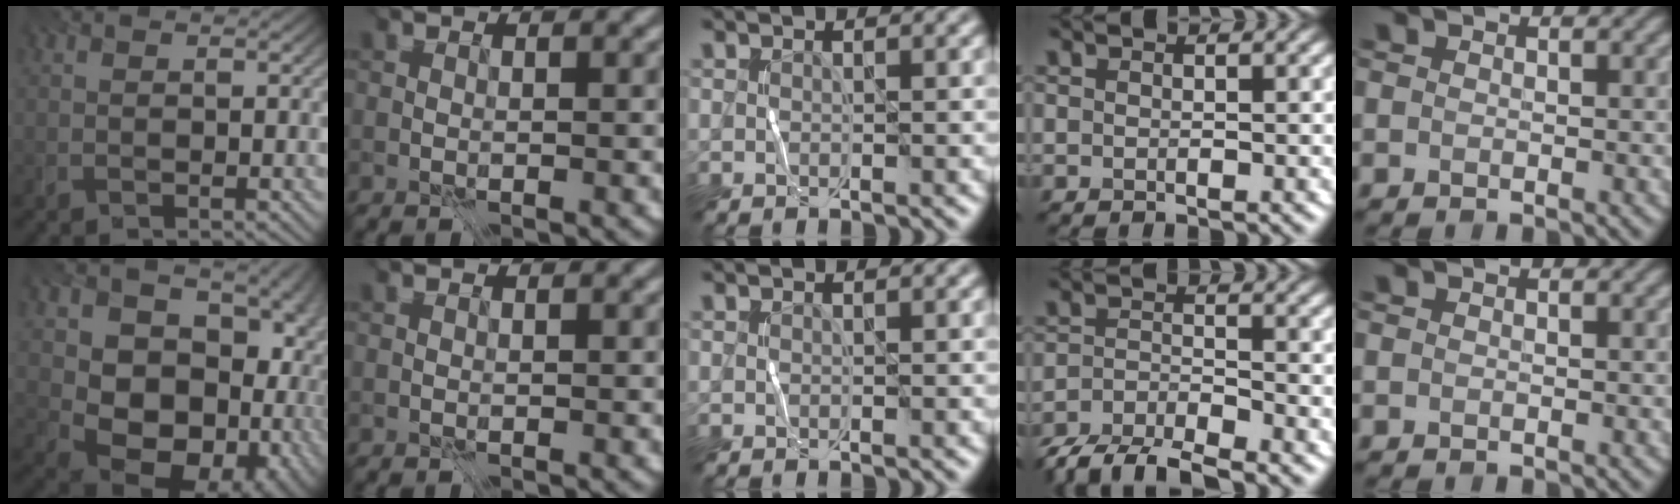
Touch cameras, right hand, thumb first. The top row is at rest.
{"thumb": {"total": 18.7, "force": [0.0, 15.4, 10.7], "torque": [-0.161, -0.031, 0.030]}, "ring": {"total": 6.1, "force": [-5.2, 1.4, 2.8], "torque": [-0.053, -0.012, -0.098]}}